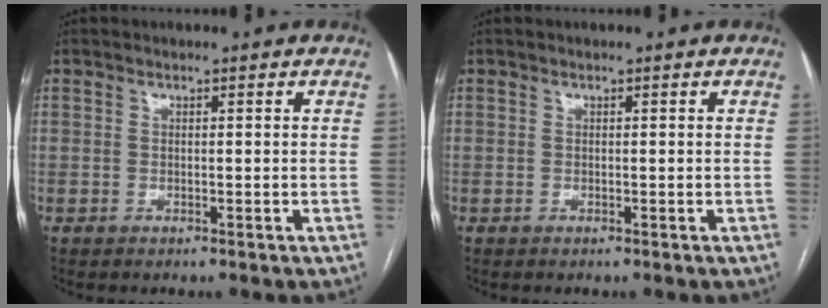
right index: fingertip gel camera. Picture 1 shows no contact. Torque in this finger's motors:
{"motor_torque": [0.00, 0.00, 0.00, 0.00]}